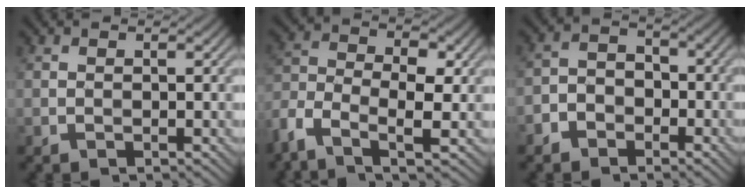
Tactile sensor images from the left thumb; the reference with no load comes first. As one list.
[{"total": 8.2, "force": [-4.0, 3.9, 6.0], "torque": [-0.134, -0.006, -0.091]}, {"total": 3.9, "force": [-2.6, 2.6, 1.4], "torque": [-0.021, 0.004, -0.060]}]